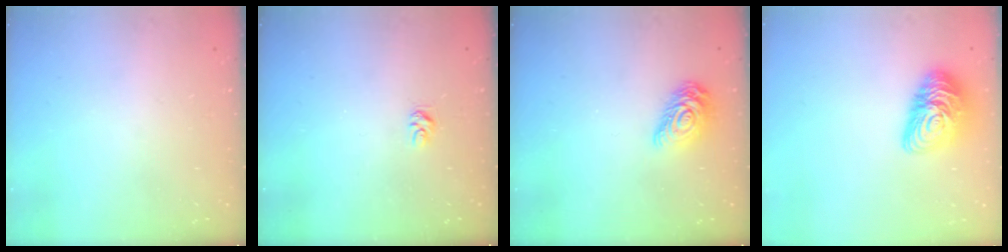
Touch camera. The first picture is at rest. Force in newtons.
{"total": 3.9, "press": 3.9, "slide": 0.4}
{"total": 11.1, "press": 11.1, "slide": 0.5}
{"total": 13.2, "press": 13.2, "slide": 0.9}